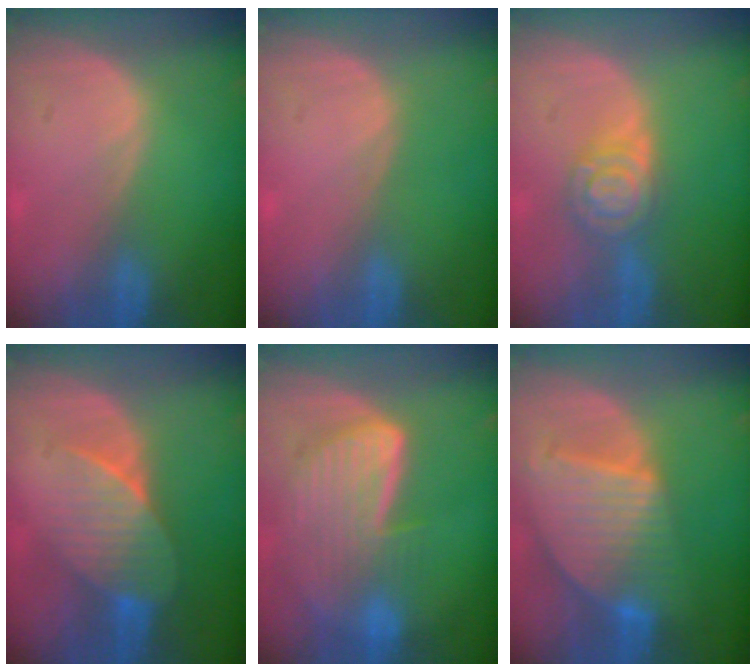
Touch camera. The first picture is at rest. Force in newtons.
{"total": 0.0}
{"total": 5.7, "press": 5.6, "slide": 0.4}
{"total": 7.4, "press": 6.9, "slide": 2.6}
{"total": 9.1, "press": 8.0, "slide": 4.3}
{"total": 9.6, "press": 8.3, "slide": 4.8}